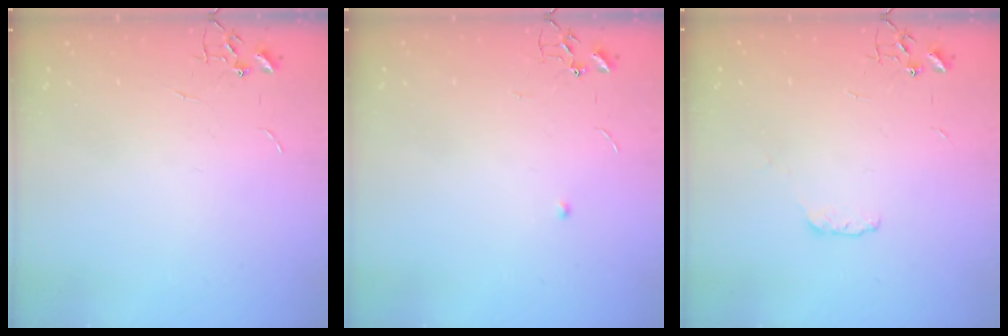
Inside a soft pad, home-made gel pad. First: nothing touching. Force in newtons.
{"total": 3.6, "press": 3.5, "slide": 0.5}
{"total": 3.9, "press": 3.8, "slide": 0.6}